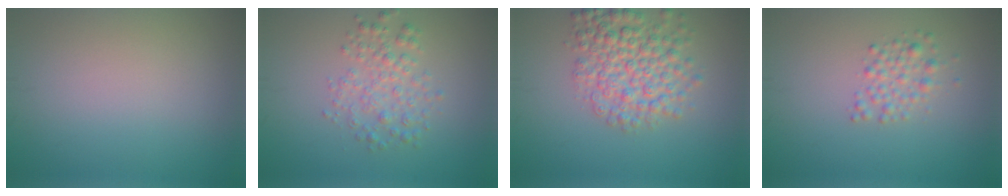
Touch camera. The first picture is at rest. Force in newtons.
{"total": 2.8, "press": 2.8, "slide": 0.0}
{"total": 5.9, "press": 5.9, "slide": 0.2}
{"total": 2.0, "press": 2.0, "slide": 0.1}